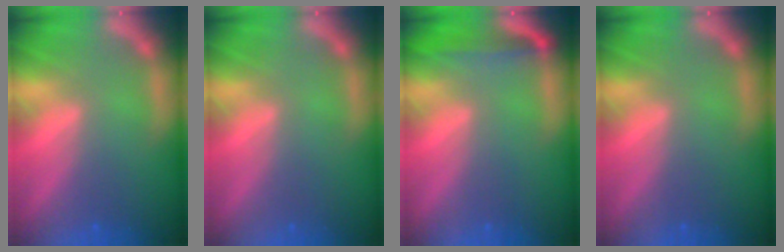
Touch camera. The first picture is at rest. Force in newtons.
{"total": 0.0}
{"total": 3.5}
{"total": 0.0}